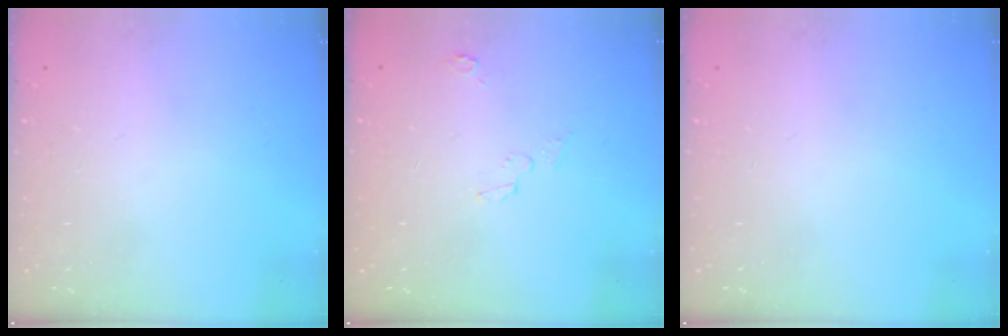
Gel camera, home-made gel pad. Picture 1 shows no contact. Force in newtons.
{"total": 3.4, "press": 3.4, "slide": 0.3}
{"total": 0.0}